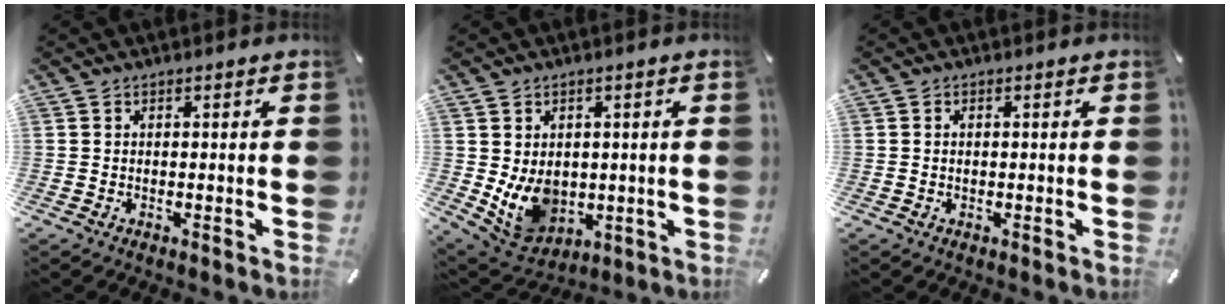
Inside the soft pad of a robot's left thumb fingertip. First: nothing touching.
{"total": 9.6, "force": [-0.1, 8.2, 5.0], "torque": [-0.110, -0.011, 0.003]}
{"total": 1.0, "force": [-0.1, 0.6, 0.8], "torque": [-0.016, 0.002, -0.003]}